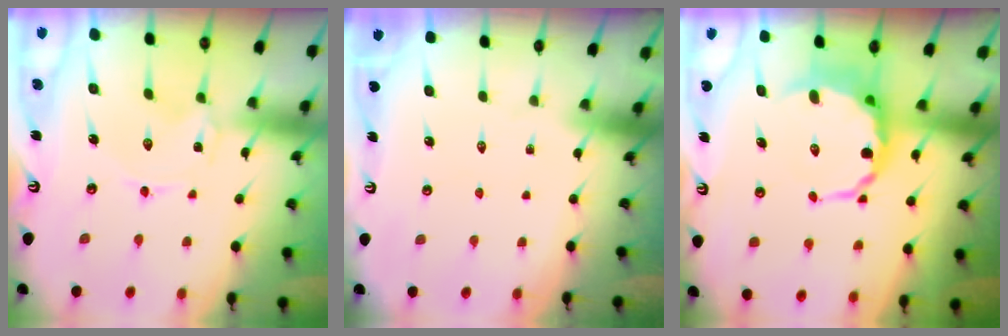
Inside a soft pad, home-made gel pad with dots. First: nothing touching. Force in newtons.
{"total": 0.0}
{"total": 8.3, "press": 7.9, "slide": 2.5}